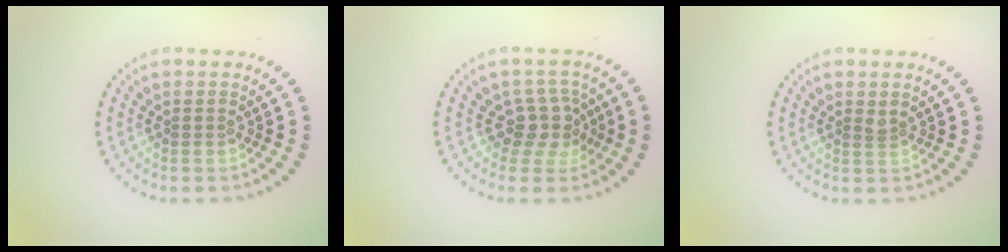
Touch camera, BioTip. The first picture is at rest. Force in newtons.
{"total": 2.9, "press": 2.4, "slide": 1.7}
{"total": 0.8, "press": 0.5, "slide": 0.6}